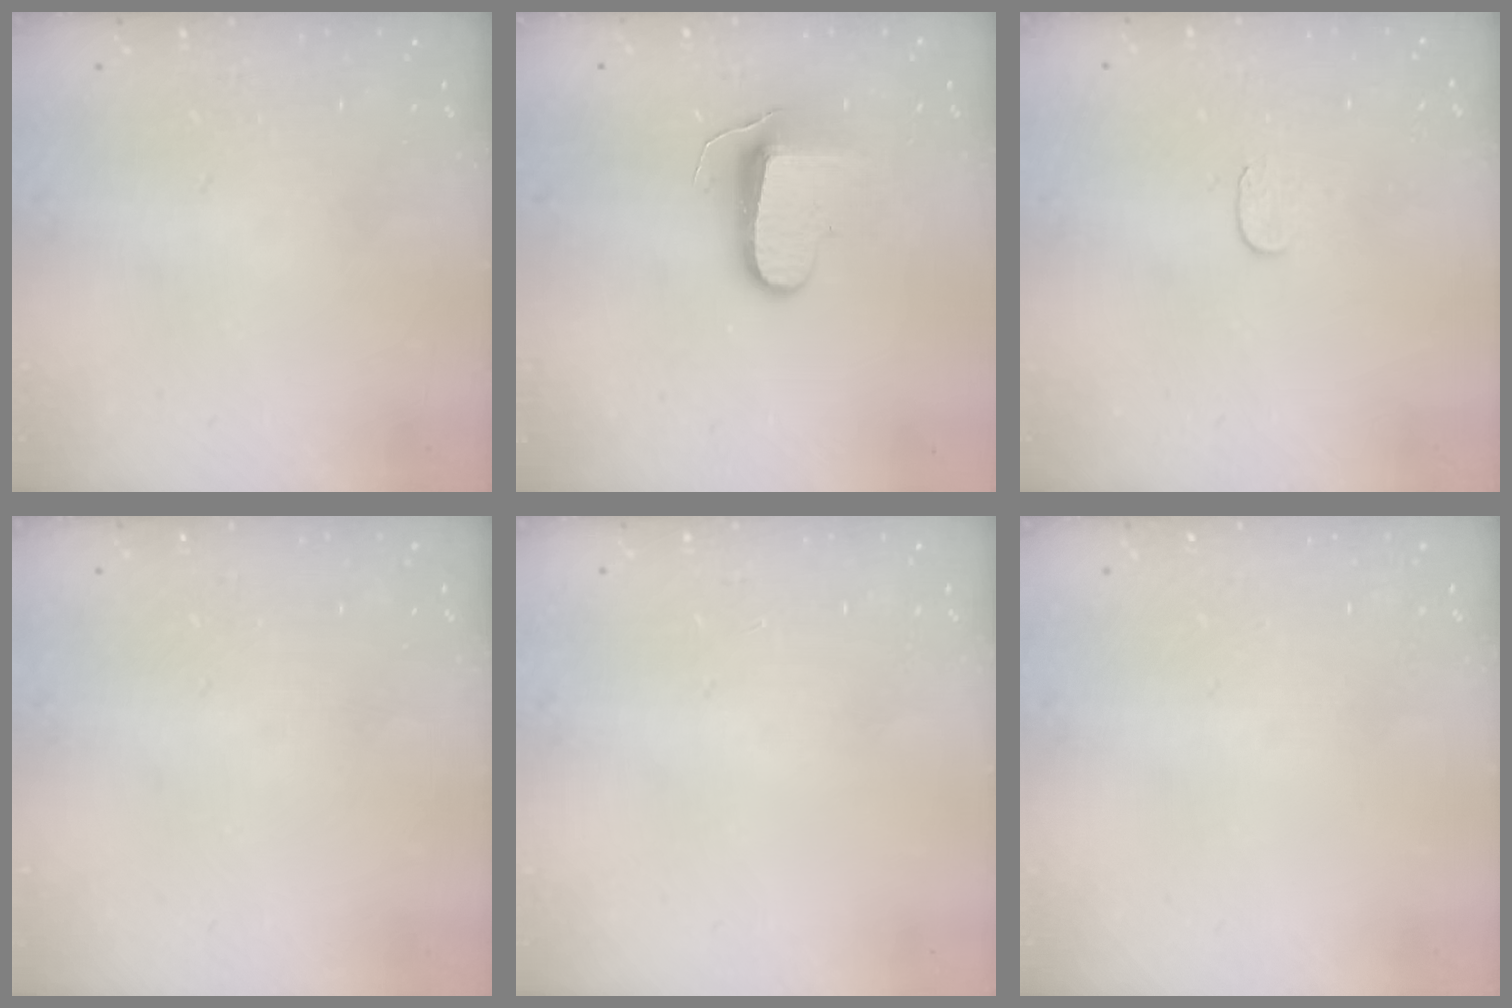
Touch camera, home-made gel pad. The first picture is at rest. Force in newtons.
{"total": 9.0, "press": 8.9, "slide": 0.7}
{"total": 3.7, "press": 3.7, "slide": 0.4}
{"total": 0.0}
{"total": 0.0}
{"total": 0.0}